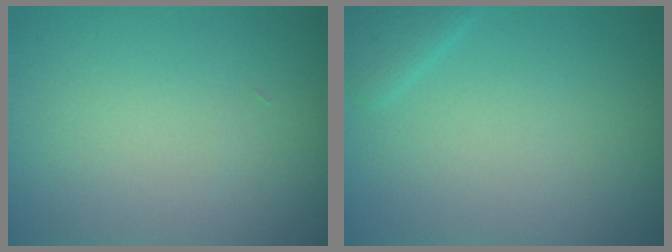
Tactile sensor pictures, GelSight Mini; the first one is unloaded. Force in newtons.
{"total": 1.4, "press": 1.4, "slide": 0.1}